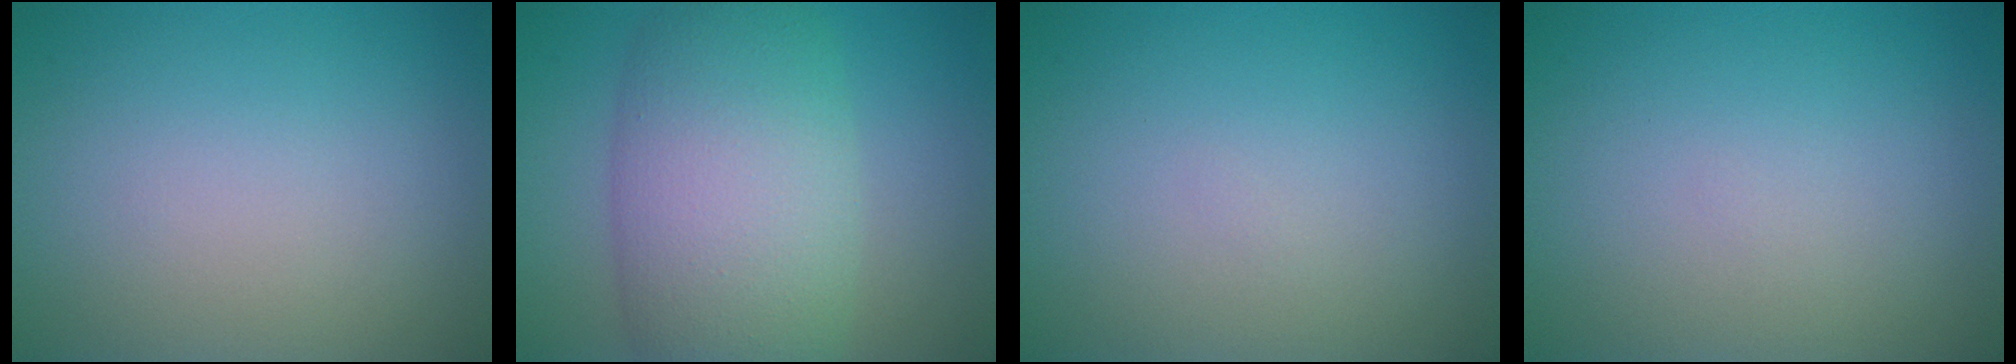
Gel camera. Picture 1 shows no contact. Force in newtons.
{"total": 9.7, "press": 9.7, "slide": 0.7}
{"total": 0.0}
{"total": 0.0}